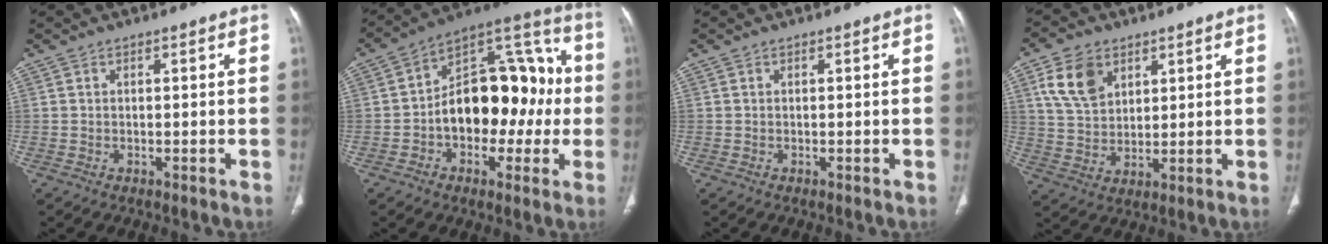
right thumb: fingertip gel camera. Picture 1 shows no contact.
{"total": 21.0, "force": [-1.6, 13.1, 16.3], "torque": [-0.198, 0.060, -0.025]}
{"total": 0.0}
{"total": 9.7, "force": [4.6, 6.6, 5.4], "torque": [-0.084, -0.014, 0.095]}